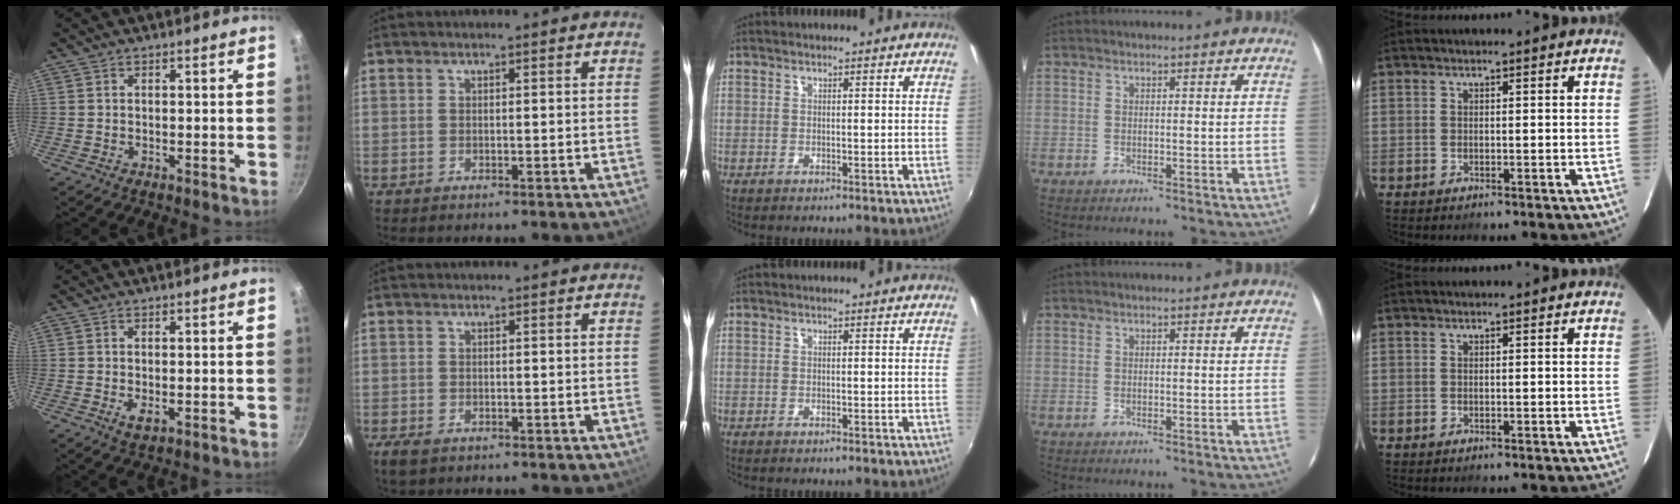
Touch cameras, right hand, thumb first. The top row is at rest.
{"thumb": {"total": 2.6, "force": [-0.7, 1.2, 2.2], "torque": [-0.041, -0.007, -0.008]}, "index": {"total": 3.3, "force": [-2.2, 1.7, 1.7], "torque": [-0.038, -0.010, -0.040]}}